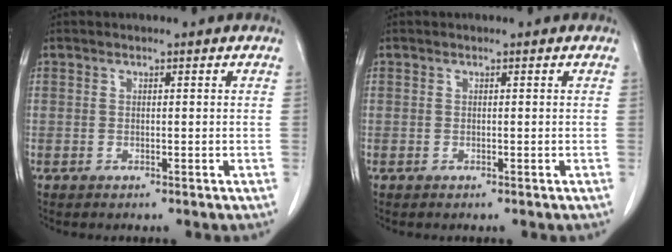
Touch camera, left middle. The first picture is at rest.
{"total": 0.0}